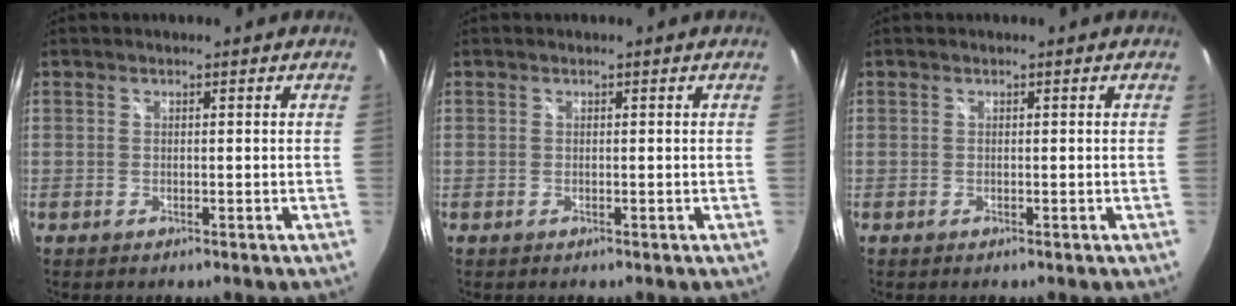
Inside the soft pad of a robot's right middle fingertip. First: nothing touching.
{"total": 0.0}
{"total": 0.0}